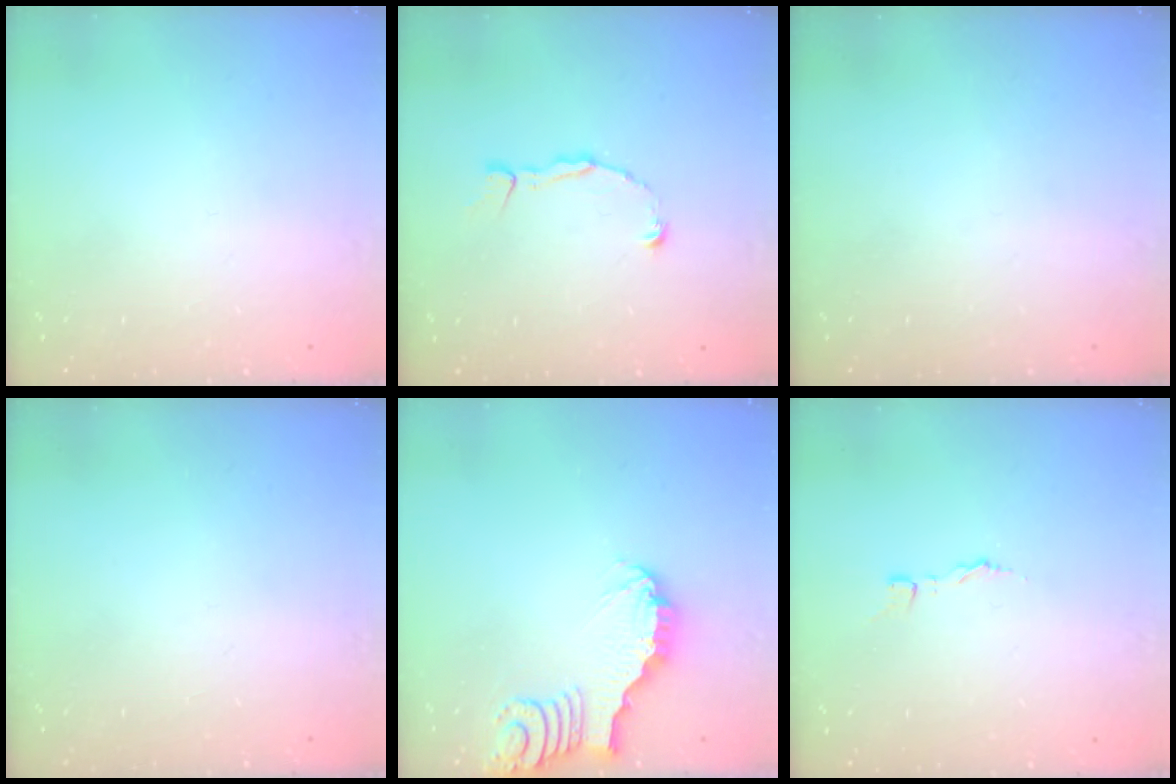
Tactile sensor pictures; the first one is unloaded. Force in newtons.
{"total": 2.5, "press": 2.5, "slide": 0.2}
{"total": 0.0}
{"total": 0.0}
{"total": 3.5, "press": 3.5, "slide": 0.3}
{"total": 2.9, "press": 2.9, "slide": 0.3}